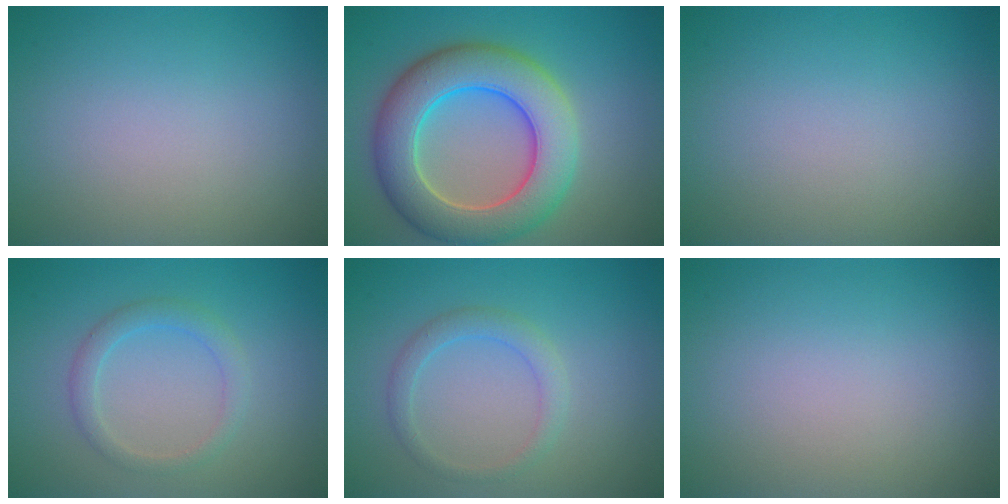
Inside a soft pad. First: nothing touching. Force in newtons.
{"total": 9.1, "press": 9.1, "slide": 0.6}
{"total": 0.0}
{"total": 2.1, "press": 2.1, "slide": 0.1}
{"total": 2.0, "press": 2.0, "slide": 0.1}
{"total": 0.0}